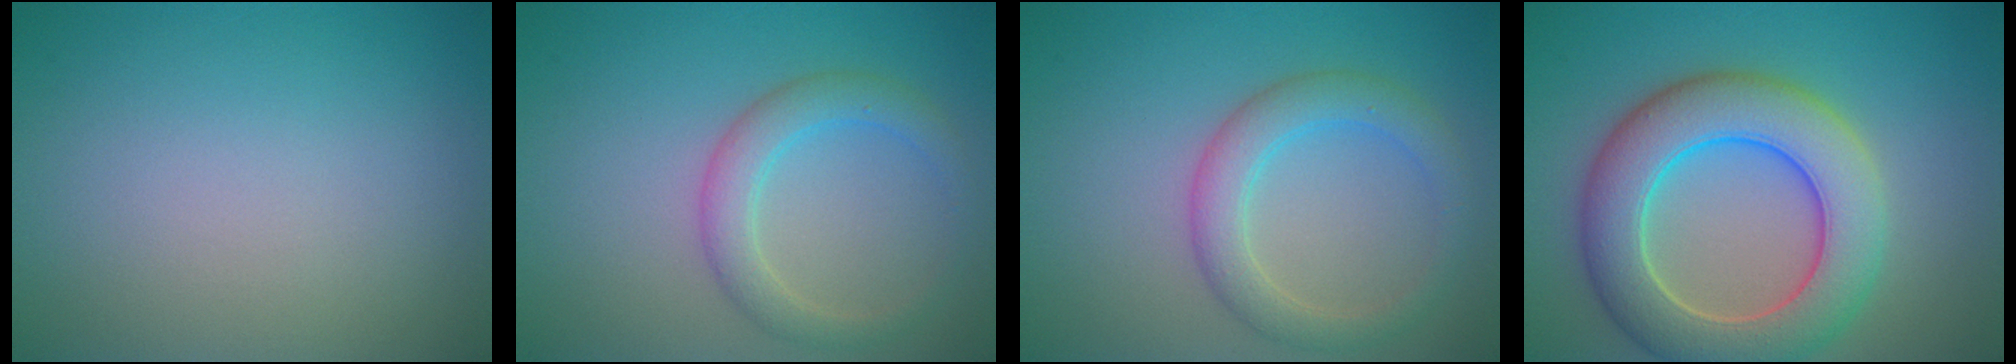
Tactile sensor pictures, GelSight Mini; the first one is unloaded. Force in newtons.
{"total": 3.2, "press": 3.1, "slide": 0.3}
{"total": 3.7, "press": 3.7, "slide": 0.2}
{"total": 8.8, "press": 8.7, "slide": 0.7}